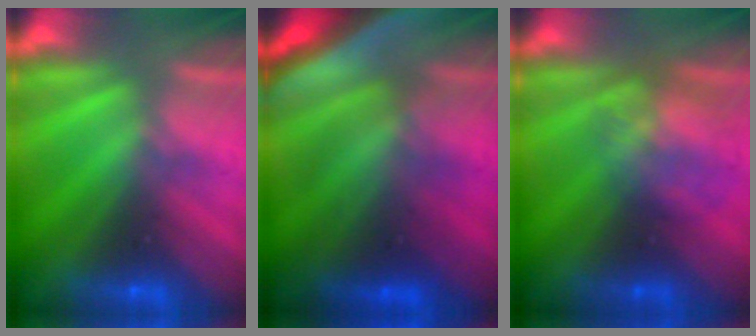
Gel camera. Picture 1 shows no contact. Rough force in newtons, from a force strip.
{"total": 5.7}
{"total": 3.5}